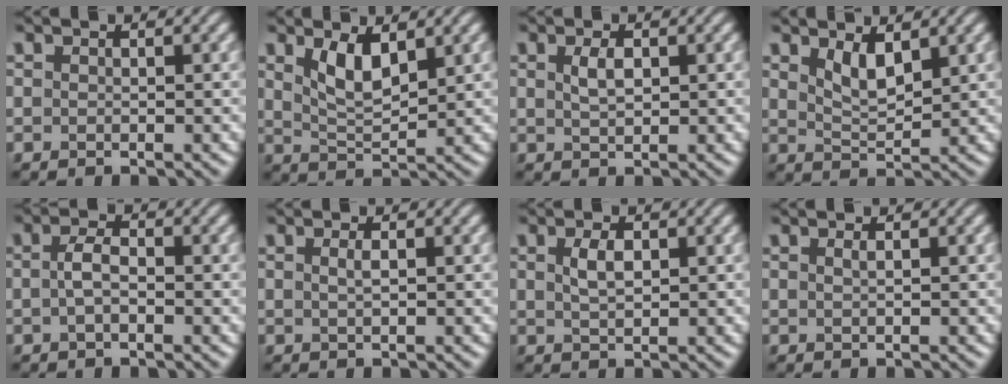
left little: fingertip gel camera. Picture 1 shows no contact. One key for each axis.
{"total": 3.6, "fx": 1.8, "fy": 1.3, "fz": 2.8, "tx": -0.061, "ty": -0.005, "tz": 0.039}
{"total": 1.7, "fx": 0.5, "fy": 0.9, "fz": 1.4, "tx": -0.033, "ty": 0.001, "tz": 0.015}
{"total": 2.7, "fx": 1.6, "fy": 0.9, "fz": 1.9, "tx": -0.041, "ty": -0.009, "tz": 0.035}
{"total": 1.8, "fx": -0.4, "fy": 0.8, "fz": 1.6, "tx": -0.036, "ty": 0.005, "tz": -0.011}
{"total": 0.9, "fx": 0.2, "fy": 0.3, "fz": 0.9, "tx": -0.016, "ty": 0.004, "tz": 0.002}
{"total": 2.0, "fx": 0.6, "fy": 1.0, "fz": 1.6, "tx": -0.038, "ty": 0.001, "tz": 0.014}
{"total": 0.7, "fx": 0.2, "fy": 0.2, "fz": 0.6, "tx": -0.005, "ty": 0.002, "tz": 0.003}